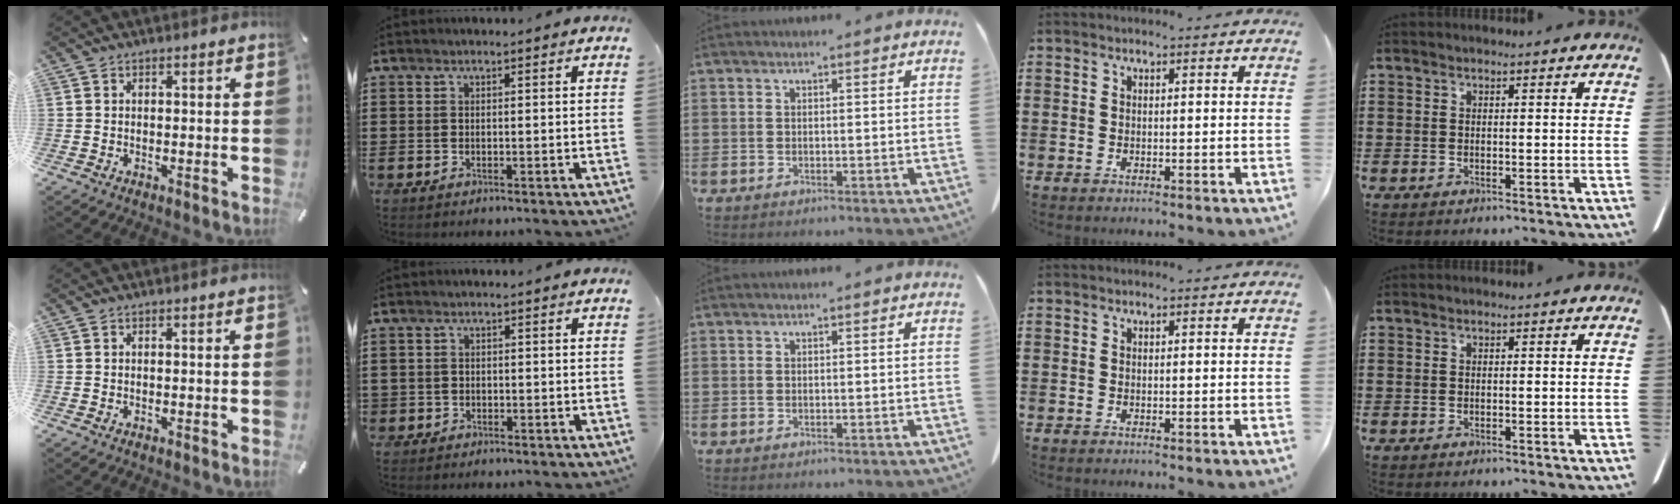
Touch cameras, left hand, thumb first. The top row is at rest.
{"index": {"total": 1.0, "force": [-0.8, 0.7, 0.0], "torque": [-0.003, 0.003, -0.018]}}